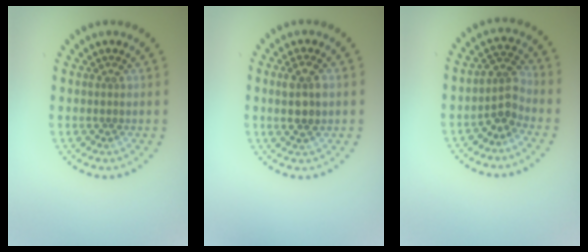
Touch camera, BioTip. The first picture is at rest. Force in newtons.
{"total": 2.6, "press": 2.5, "slide": 0.6}
{"total": 2.5, "press": 1.9, "slide": 1.7}